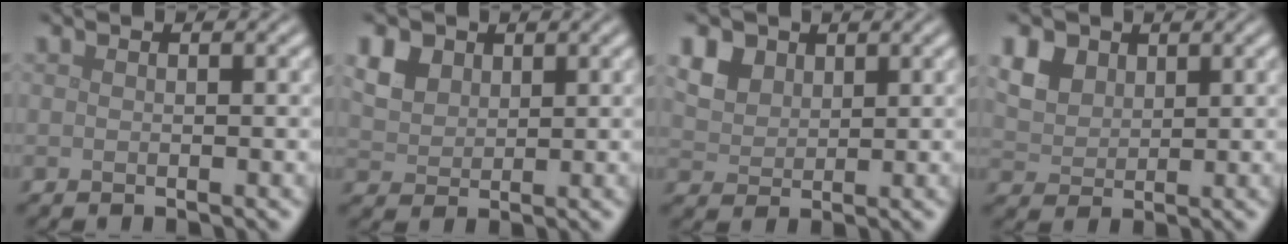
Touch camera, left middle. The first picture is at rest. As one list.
[{"total": 5.5, "force": [3.0, 3.8, 2.6], "torque": [-0.091, 0.009, 0.059]}, {"total": 5.6, "force": [3.1, 3.8, 2.5], "torque": [-0.088, 0.008, 0.062]}, {"total": 5.8, "force": [3.1, 4.0, 2.7], "torque": [-0.097, 0.010, 0.062]}]